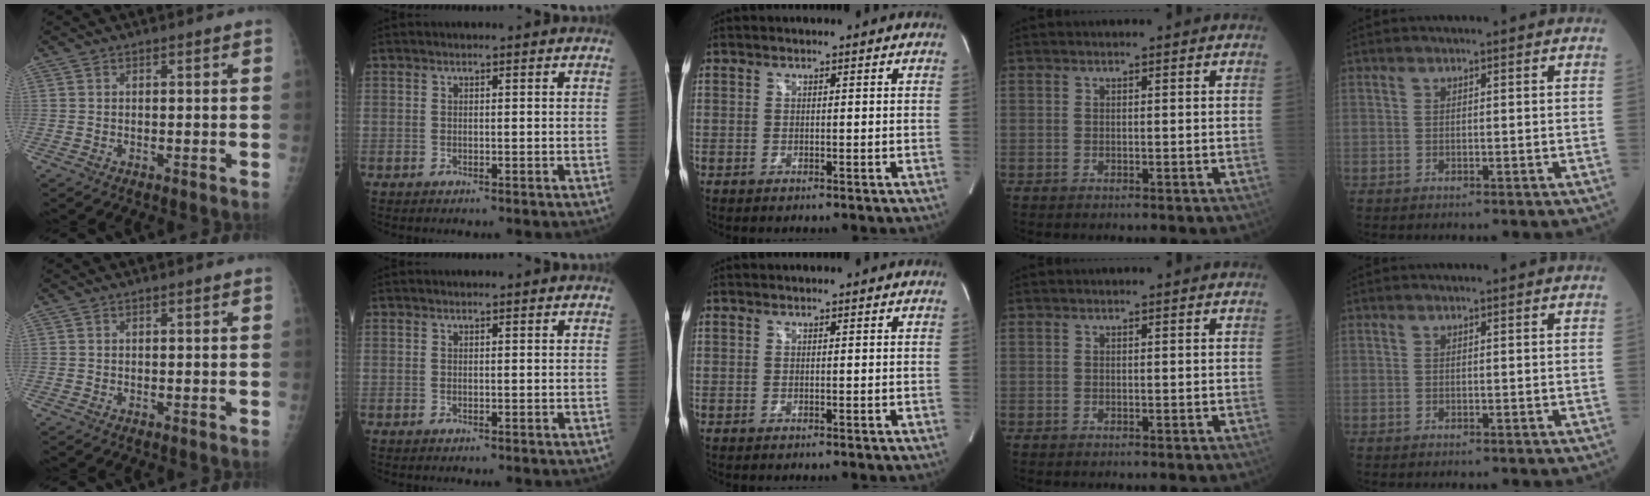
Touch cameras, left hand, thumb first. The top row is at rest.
{}